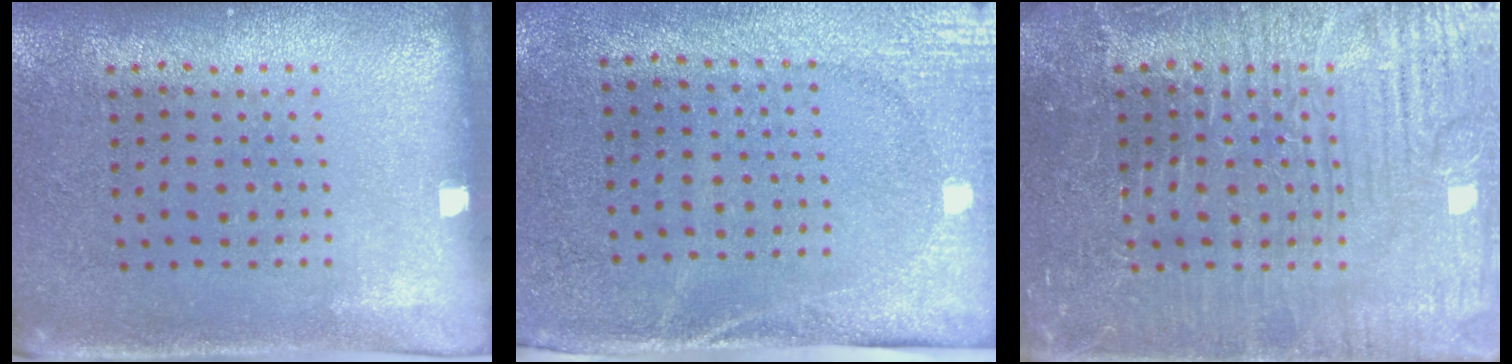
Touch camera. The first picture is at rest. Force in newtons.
{"total": 2.7, "press": 2.3, "slide": 1.4}
{"total": 4.5, "press": 4.5, "slide": 0.5}